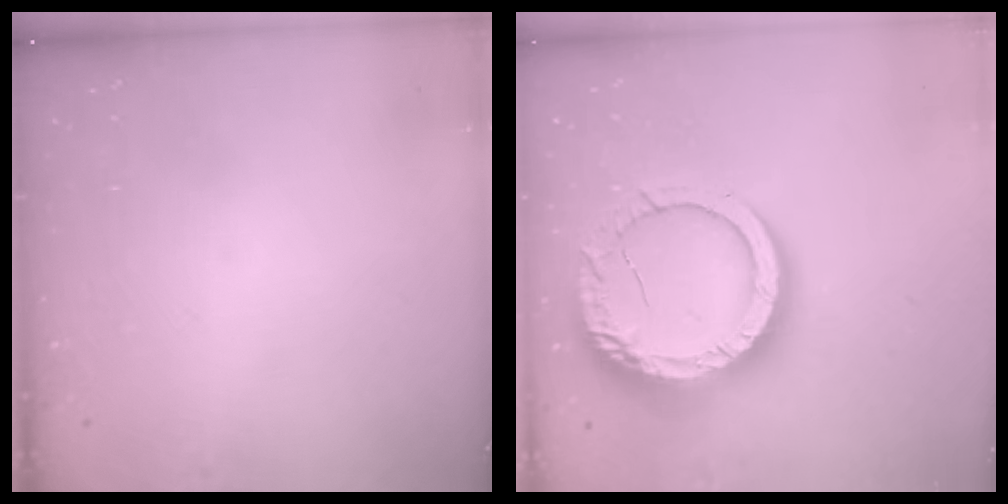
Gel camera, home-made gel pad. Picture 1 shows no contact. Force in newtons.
{"total": 16.4, "press": 16.3, "slide": 1.7}